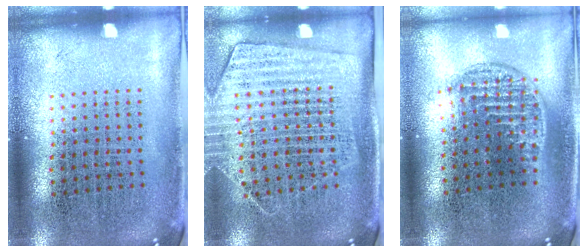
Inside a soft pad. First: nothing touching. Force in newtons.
{"total": 1.7, "press": 1.5, "slide": 0.8}
{"total": 1.2, "press": 1.0, "slide": 0.7}